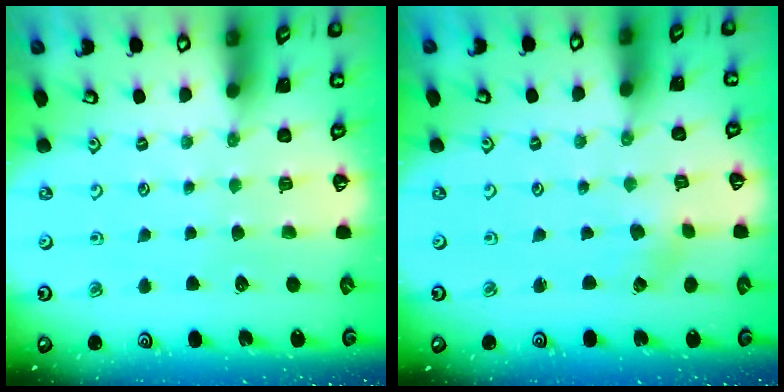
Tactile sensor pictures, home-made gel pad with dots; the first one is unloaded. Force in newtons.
{"total": 0.0}